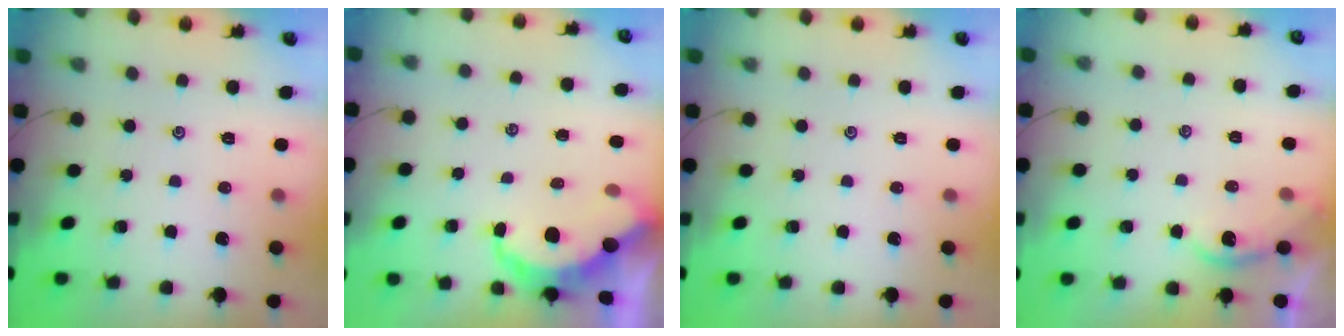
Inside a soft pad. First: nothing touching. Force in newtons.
{"total": 6.1, "press": 6.1, "slide": 0.4}
{"total": 0.0}
{"total": 2.3, "press": 2.3, "slide": 0.2}